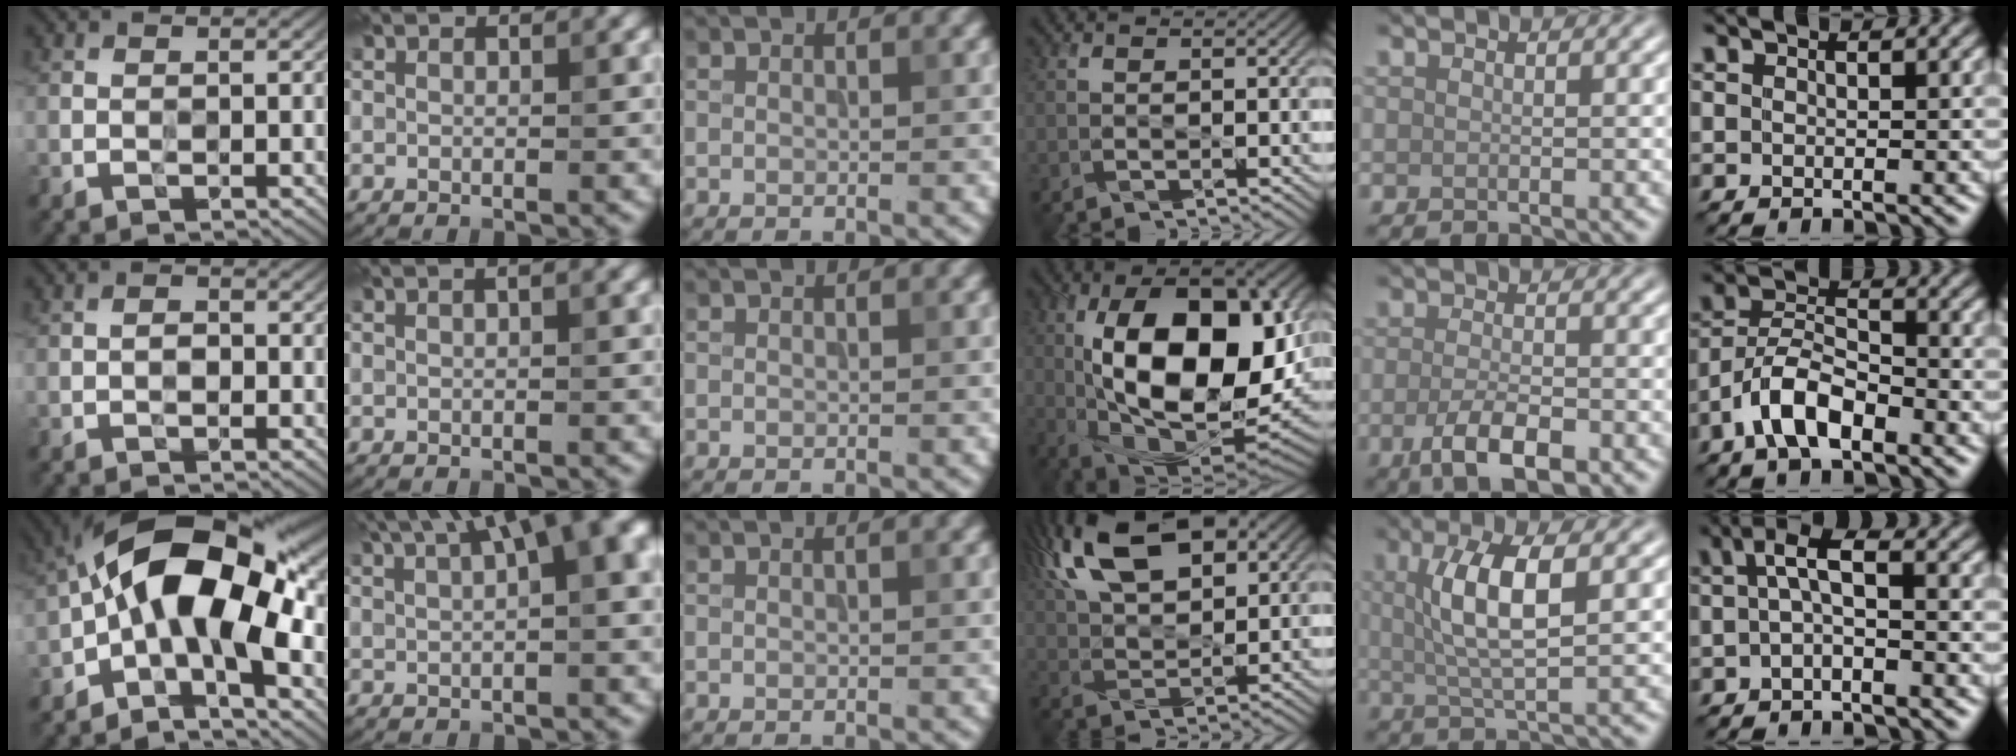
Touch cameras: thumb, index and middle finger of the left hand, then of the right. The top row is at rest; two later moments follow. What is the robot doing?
{"motion": "wipe", "object": "bowl"}